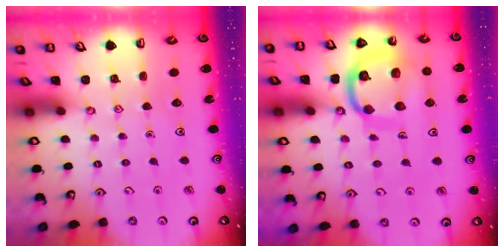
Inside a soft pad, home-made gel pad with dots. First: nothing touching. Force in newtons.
{"total": 15.6, "press": 15.5, "slide": 1.6}